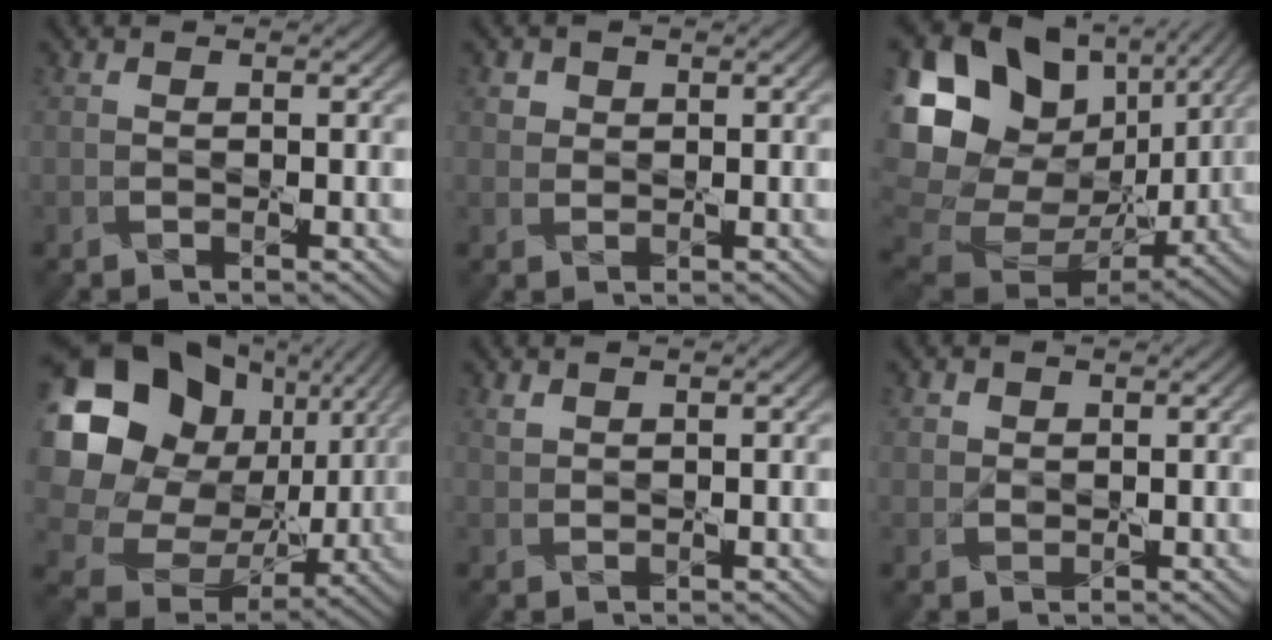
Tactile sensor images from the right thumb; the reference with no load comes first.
{"total": 1.6, "force": [1.0, 1.2, -0.3], "torque": [0.004, -0.001, 0.016]}
{"total": 18.8, "force": [5.3, 14.6, 10.6], "torque": [-0.243, -0.003, 0.130]}
{"total": 22.1, "force": [6.0, 18.7, 10.2], "torque": [-0.297, 0.013, 0.135]}
{"total": 1.0, "force": [0.9, 0.3, -0.2], "torque": [-0.006, 0.002, 0.021]}
{"total": 1.5, "force": [1.0, 1.1, -0.4], "torque": [0.005, 0.001, 0.020]}